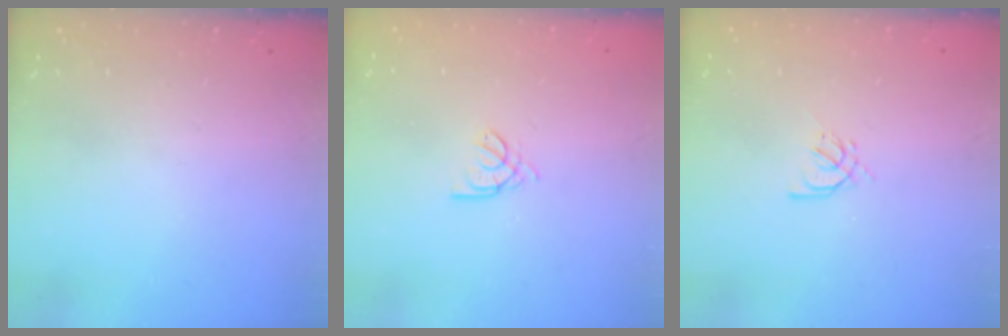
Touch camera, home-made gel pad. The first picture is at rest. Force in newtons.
{"total": 2.2, "press": 2.1, "slide": 0.6}
{"total": 2.9, "press": 2.8, "slide": 0.8}